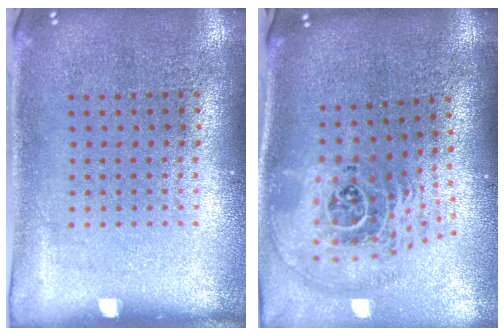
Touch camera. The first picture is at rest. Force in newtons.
{"total": 2.7, "press": 1.8, "slide": 1.9}